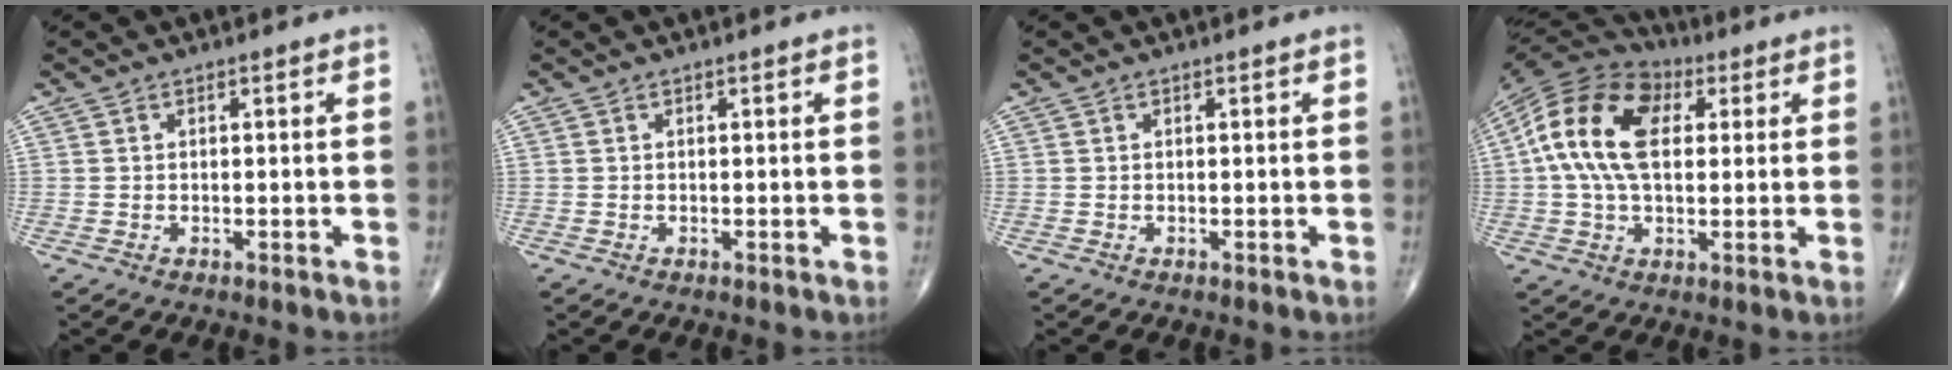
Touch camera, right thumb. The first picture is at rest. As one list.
[{"total": 0.0}, {"total": 0.0}, {"total": 16.9, "force": [3.2, 10.1, 13.2], "torque": [-0.250, 0.022, 0.048]}]